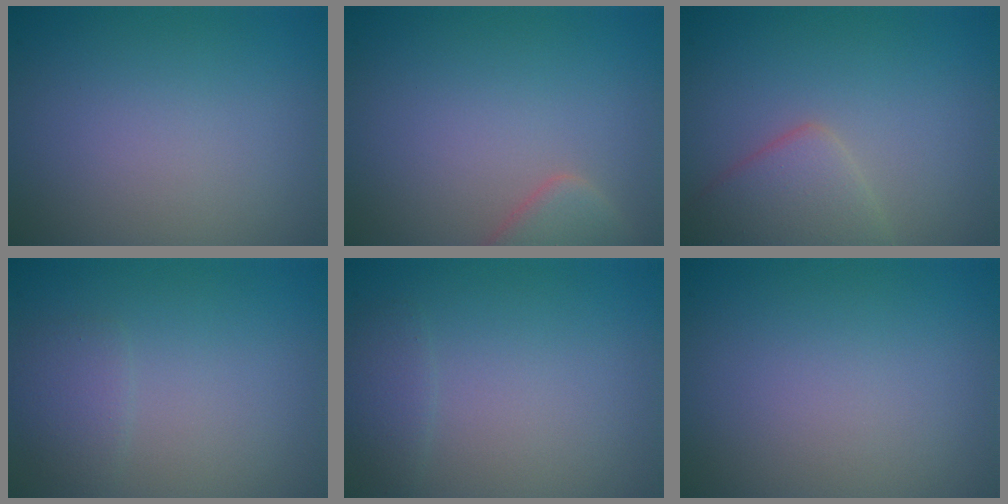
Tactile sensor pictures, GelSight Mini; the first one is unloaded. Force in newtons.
{"total": 3.0, "press": 3.0, "slide": 0.3}
{"total": 3.4, "press": 3.4, "slide": 0.2}
{"total": 1.5, "press": 1.5, "slide": 0.0}
{"total": 1.1, "press": 1.1, "slide": 0.0}
{"total": 0.0}